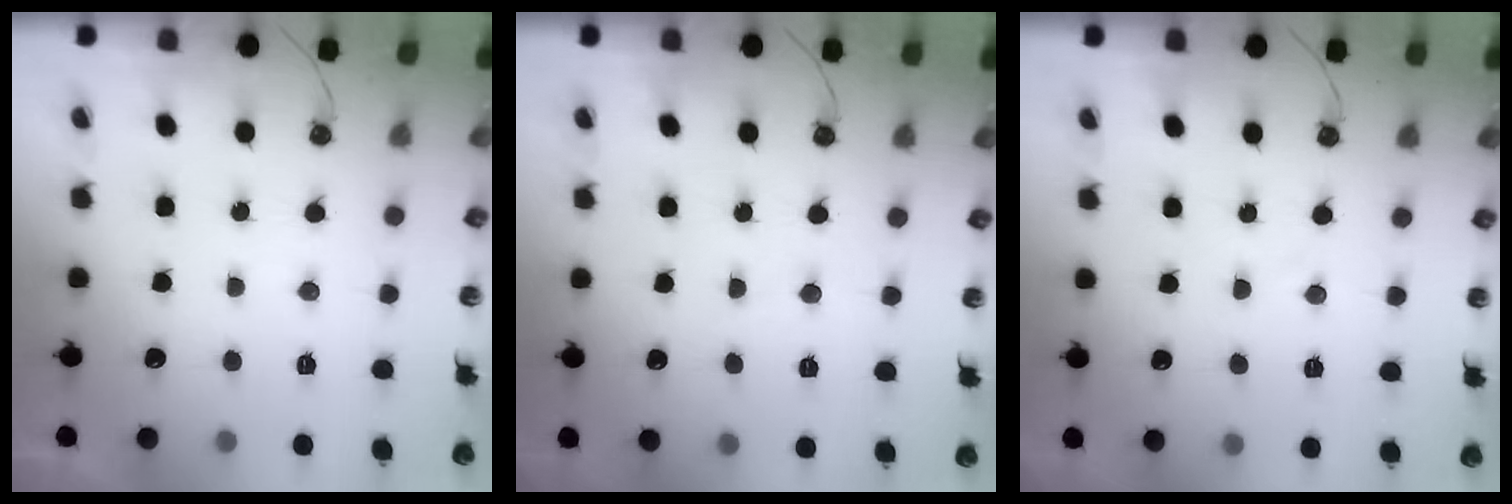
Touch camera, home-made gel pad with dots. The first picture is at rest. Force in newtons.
{"total": 4.3, "press": 4.3, "slide": 0.4}
{"total": 3.7, "press": 3.7, "slide": 0.5}